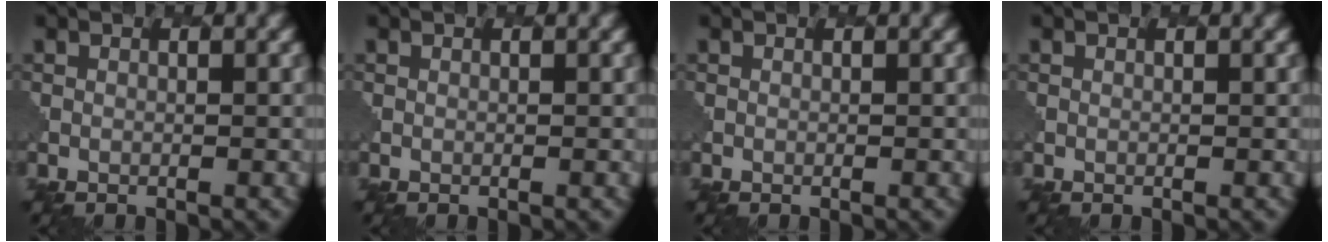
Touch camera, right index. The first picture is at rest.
{"total": 0.0}
{"total": 0.0}
{"total": 0.0}